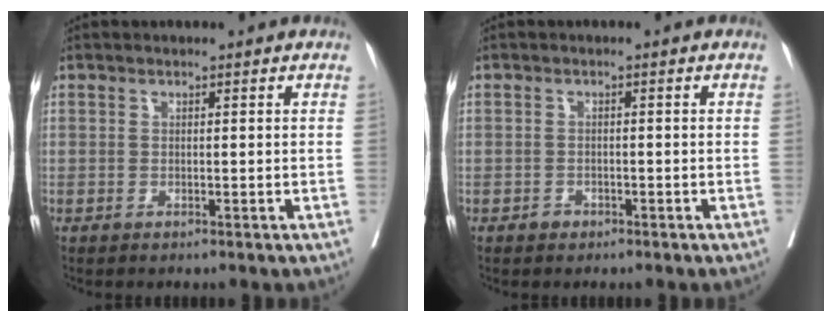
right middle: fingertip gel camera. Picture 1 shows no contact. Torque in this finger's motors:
{"motor_torque": [0.24, -0.05, -0.11, -0.04]}